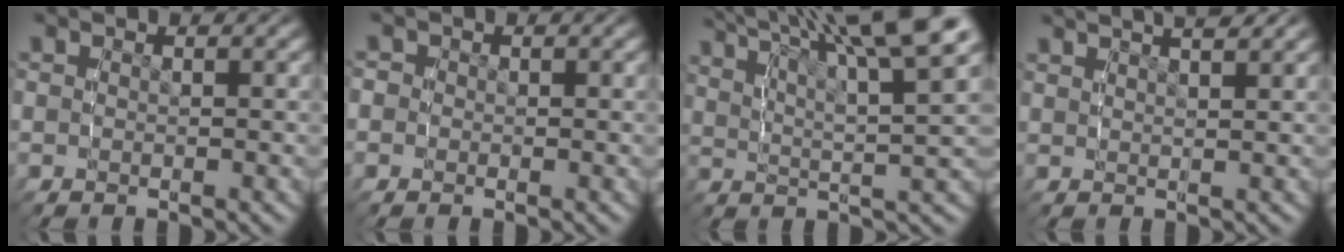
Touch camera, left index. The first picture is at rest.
{"total": 1.7, "force": [0.0, 1.6, 0.3], "torque": [-0.007, 0.003, -0.008]}
{"total": 8.7, "force": [5.3, 2.3, 6.5], "torque": [-0.083, 0.010, 0.078]}
{"total": 4.4, "force": [3.5, 0.8, 2.5], "torque": [-0.029, 0.009, 0.058]}